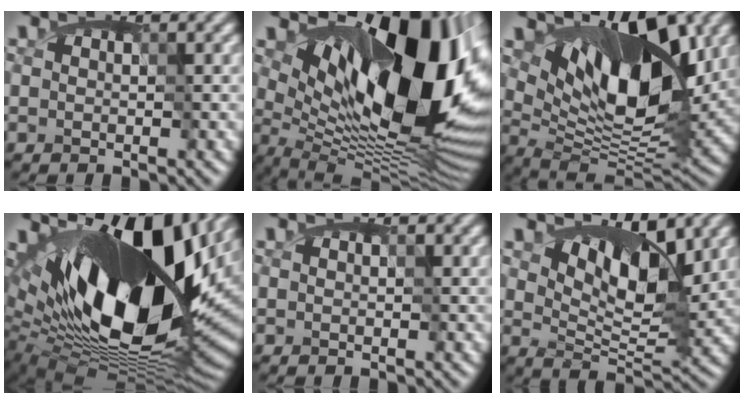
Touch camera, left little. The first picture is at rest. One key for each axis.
{"total": 16.1, "fx": 3.3, "fy": 8.3, "fz": 13.4, "tx": -0.207, "ty": -0.013, "tz": 0.059}
{"total": 11.5, "fx": 4.5, "fy": 5.3, "fz": 9.2, "tx": -0.142, "ty": -0.003, "tz": 0.075}
{"total": 17.7, "fx": 3.6, "fy": 9.2, "fz": 14.7, "tx": -0.249, "ty": -0.008, "tz": 0.070}
{"total": 0.0}
{"total": 6.9, "fx": 2.3, "fy": 3.4, "fz": 5.6, "tx": -0.102, "ty": -0.014, "tz": 0.043}